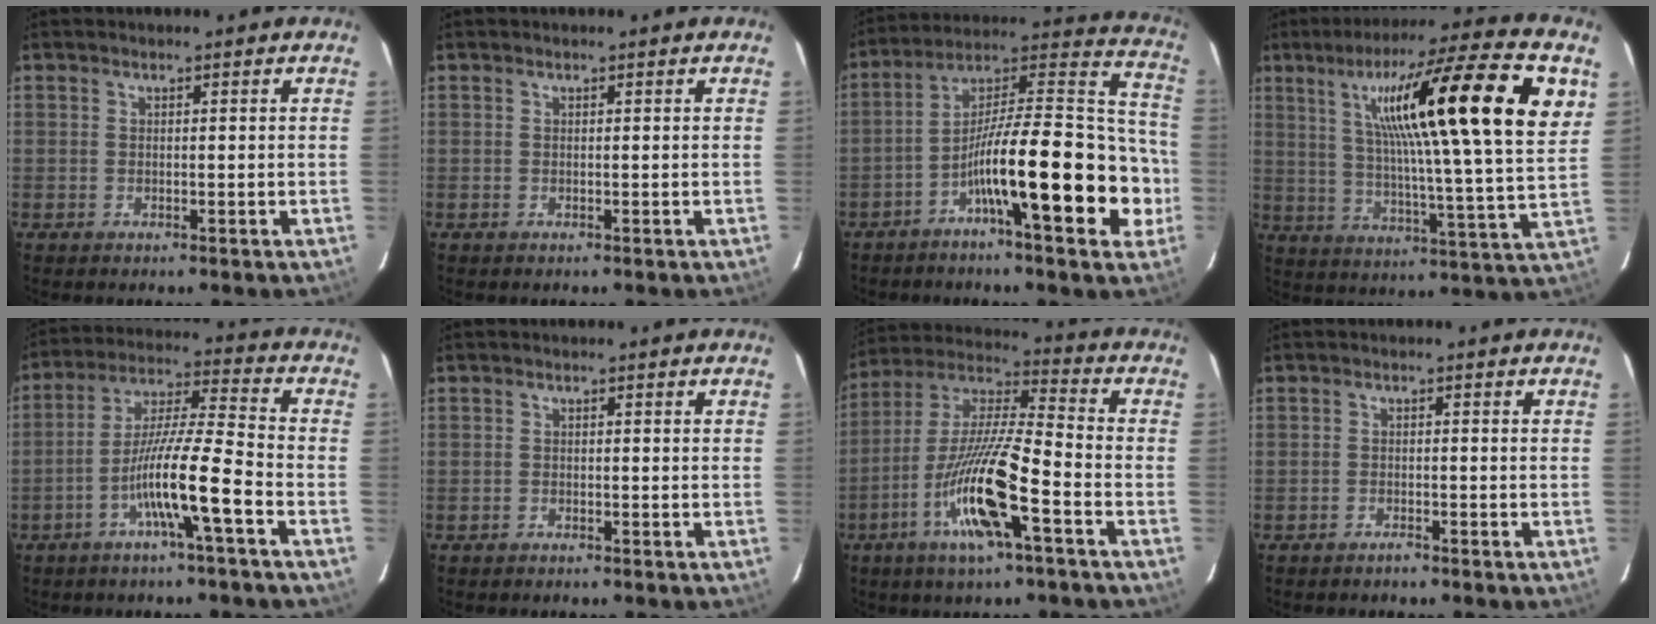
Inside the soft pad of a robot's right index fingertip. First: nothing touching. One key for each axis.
{"total": 0.0}
{"total": 21.1, "fx": -7.1, "fy": 3.3, "fz": 19.6, "tx": -0.275, "ty": 0.029, "tz": -0.111}
{"total": 25.3, "fx": 9.1, "fy": 0.8, "fz": 23.6, "tx": -0.364, "ty": 0.030, "tz": 0.131}
{"total": 11.4, "fx": -4.8, "fy": -0.6, "fz": 10.3, "tx": -0.193, "ty": 0.009, "tz": -0.090}
{"total": 0.5, "fx": -0.5, "fy": 0.1, "fz": -0.1, "tx": -0.006, "ty": -0.002, "tz": -0.008}
{"total": 16.2, "fx": -6.7, "fy": 1.4, "fz": 14.7, "tx": -0.294, "ty": -0.009, "tz": -0.125}
{"total": 1.1, "fx": -1.0, "fy": 0.2, "fz": 0.2, "tx": -0.006, "ty": -0.001, "tz": -0.014}